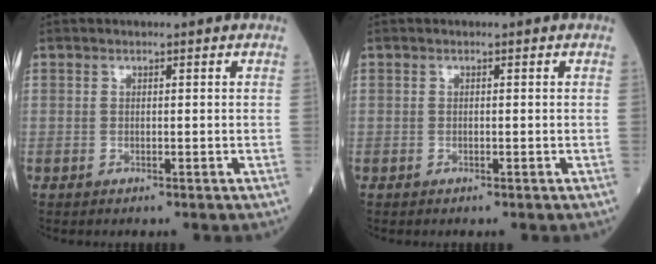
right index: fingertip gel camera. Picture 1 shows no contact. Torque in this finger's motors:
{"motor_torque": [0.00, 0.00, -0.05, -0.01]}